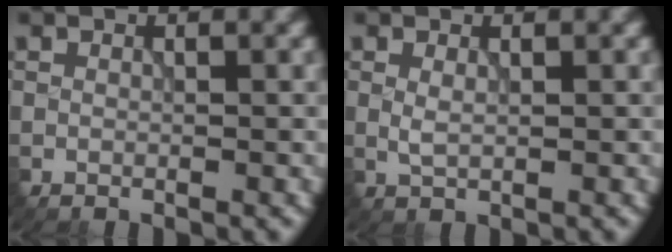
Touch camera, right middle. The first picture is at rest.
{"total": 1.0, "force": [0.2, 0.4, 0.9], "torque": [-0.024, -0.001, 0.006]}